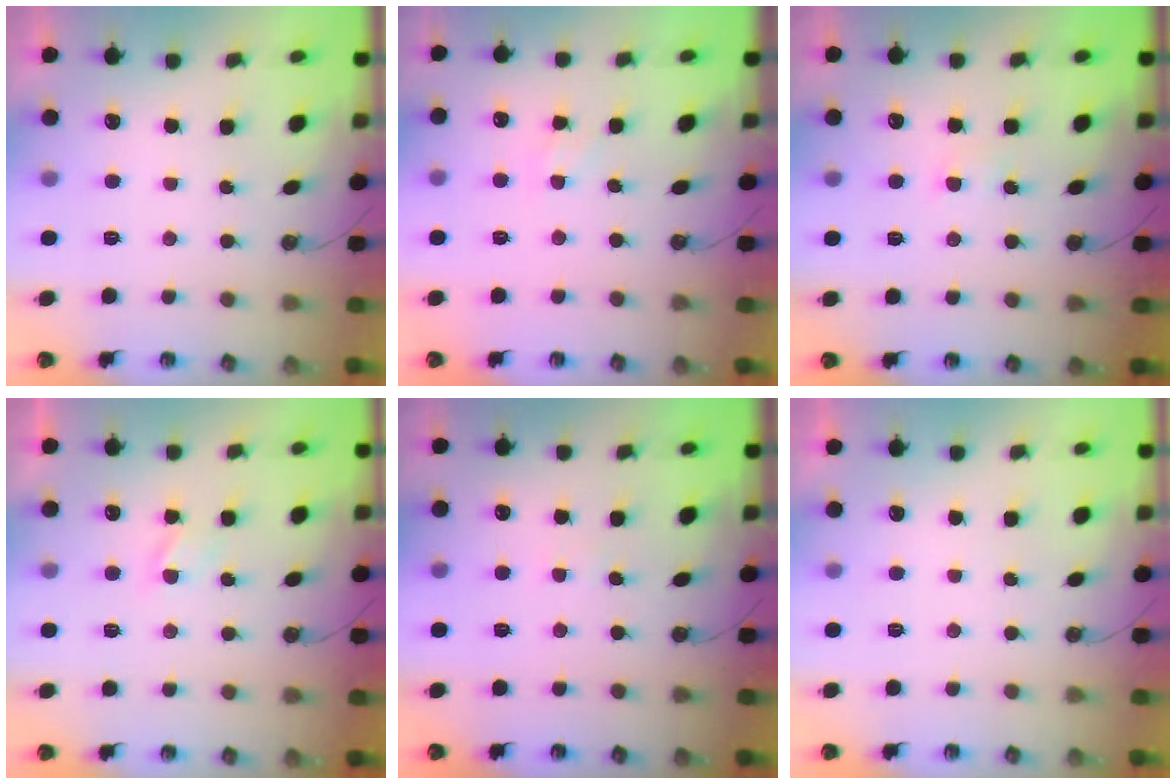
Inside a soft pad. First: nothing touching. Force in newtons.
{"total": 1.1, "press": 1.0, "slide": 0.2}
{"total": 2.8, "press": 2.7, "slide": 0.5}
{"total": 2.8, "press": 2.7, "slide": 0.4}
{"total": 0.9, "press": 0.9, "slide": 0.1}
{"total": 0.0}